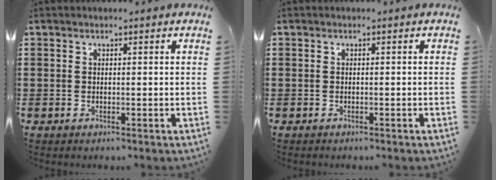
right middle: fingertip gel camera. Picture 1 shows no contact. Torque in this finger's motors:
{"motor_torque": [-1.11, 1.02, -0.54, -0.21]}